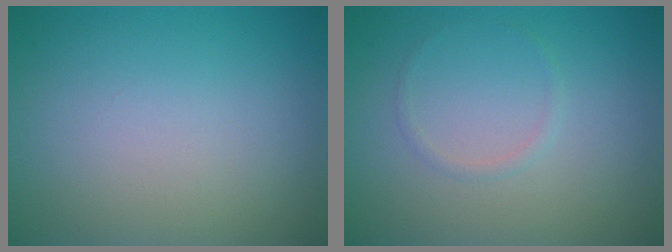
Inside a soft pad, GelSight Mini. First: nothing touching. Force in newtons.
{"total": 0.7, "press": 0.7, "slide": 0.1}